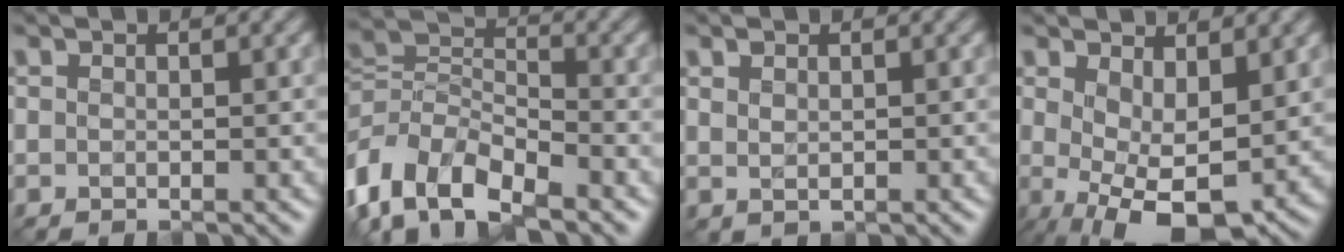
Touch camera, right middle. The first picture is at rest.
{"total": 7.6, "force": [-4.5, 4.0, 4.6], "torque": [-0.085, 0.001, -0.100]}
{"total": 0.9, "force": [0.7, 0.5, 0.3], "torque": [-0.006, 0.002, 0.017]}
{"total": 8.2, "force": [-0.7, 3.8, 7.2], "torque": [-0.122, -0.016, 0.000]}